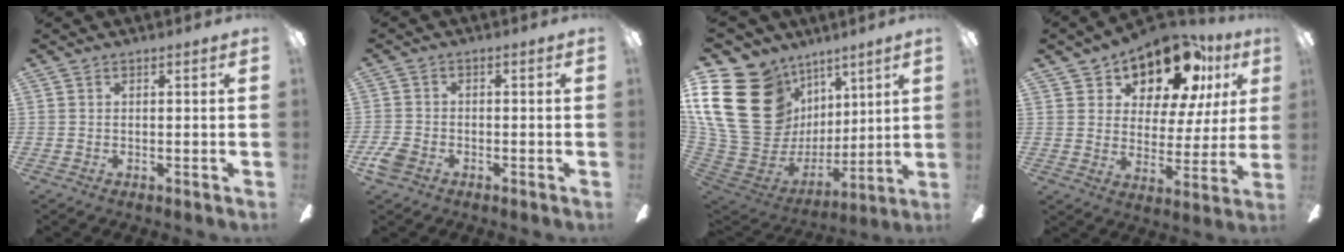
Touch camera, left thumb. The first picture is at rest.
{"total": 4.4, "force": [-2.5, 2.9, 2.3], "torque": [-0.051, 0.012, -0.048]}
{"total": 28.9, "force": [8.5, 22.2, 16.5], "torque": [-0.339, -0.065, 0.206]}
{"total": 15.7, "force": [12.2, 7.0, 7.1], "torque": [-0.128, -0.083, 0.209]}